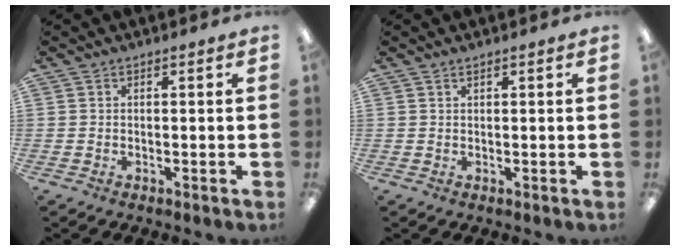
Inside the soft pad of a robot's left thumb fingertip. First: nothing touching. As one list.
[{"total": 0.7, "force": [0.5, 0.2, 0.3], "torque": [-0.008, 0.001, 0.010]}]